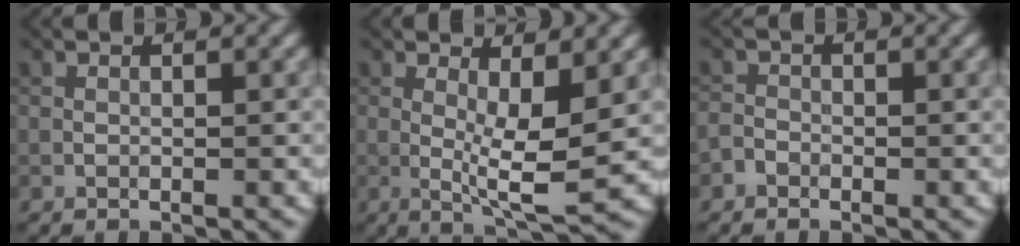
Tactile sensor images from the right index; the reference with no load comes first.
{"total": 5.0, "force": [0.5, 1.1, 4.8], "torque": [-0.078, -0.014, 0.012]}
{"total": 1.2, "force": [-0.9, 0.7, -0.1], "torque": [0.004, 0.004, -0.021]}